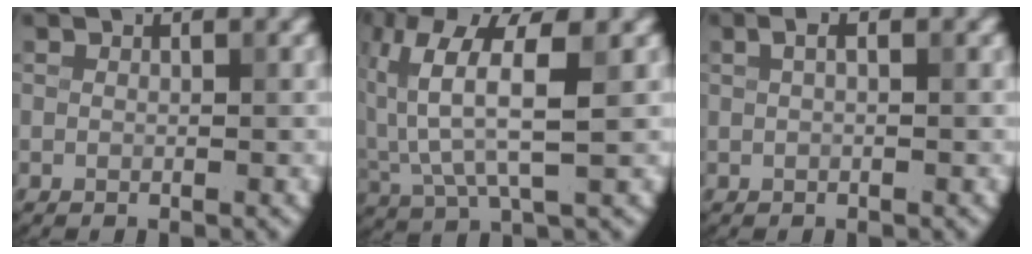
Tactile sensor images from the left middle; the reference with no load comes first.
{"total": 6.7, "force": [1.6, 2.3, 6.1], "torque": [-0.133, 0.007, 0.029]}
{"total": 1.0, "force": [0.3, 0.3, 0.9], "torque": [-0.019, 0.005, 0.005]}